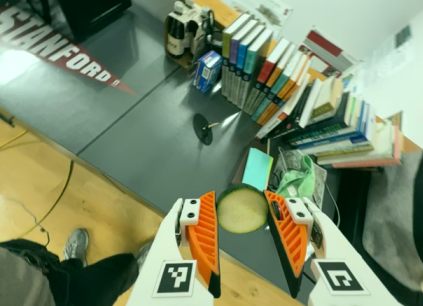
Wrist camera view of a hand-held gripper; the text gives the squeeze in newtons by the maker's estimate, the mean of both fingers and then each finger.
{"total": 8.7, "left": 8.9, "right": 8.5}